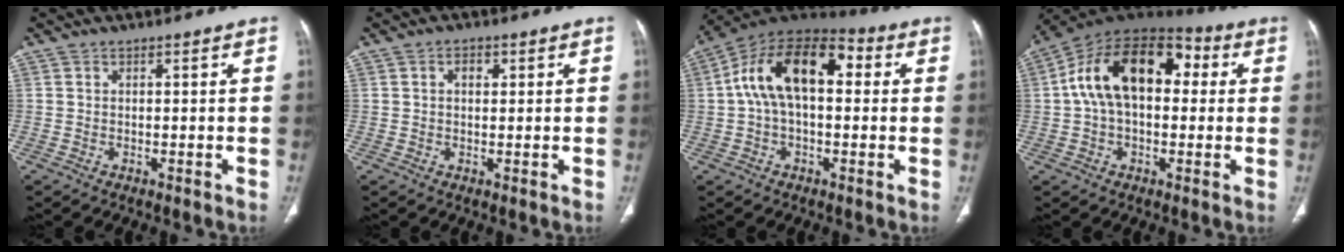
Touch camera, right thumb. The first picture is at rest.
{"total": 2.4, "force": [0.8, 1.5, 1.7], "torque": [-0.022, 0.002, 0.012]}
{"total": 16.6, "force": [2.6, 9.1, 13.6], "torque": [-0.225, 0.048, 0.035]}
{"total": 18.7, "force": [2.9, 11.2, 14.7], "torque": [-0.231, 0.047, 0.038]}